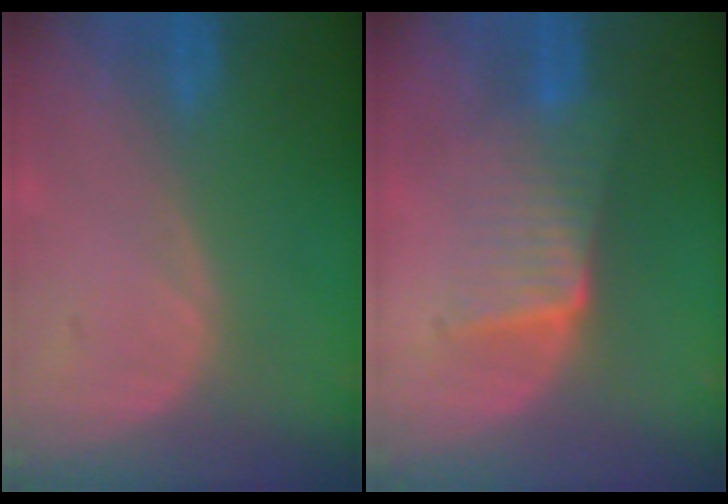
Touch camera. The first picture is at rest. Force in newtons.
{"total": 6.7, "press": 5.9, "slide": 3.2}